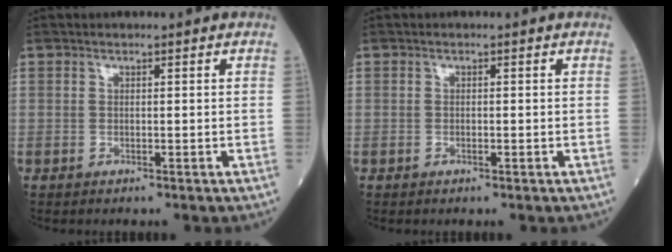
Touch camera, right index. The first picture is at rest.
{"total": 0.5, "force": [-0.2, 0.1, 0.4], "torque": [-0.011, -0.001, -0.003]}